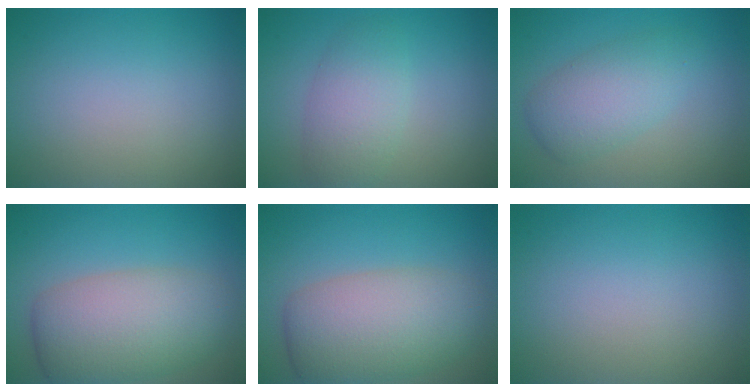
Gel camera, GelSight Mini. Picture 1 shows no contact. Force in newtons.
{"total": 3.7, "press": 3.7, "slide": 0.2}
{"total": 4.2, "press": 4.2, "slide": 0.1}
{"total": 7.5, "press": 7.5, "slide": 0.4}
{"total": 7.5, "press": 7.5, "slide": 0.4}
{"total": 0.0}